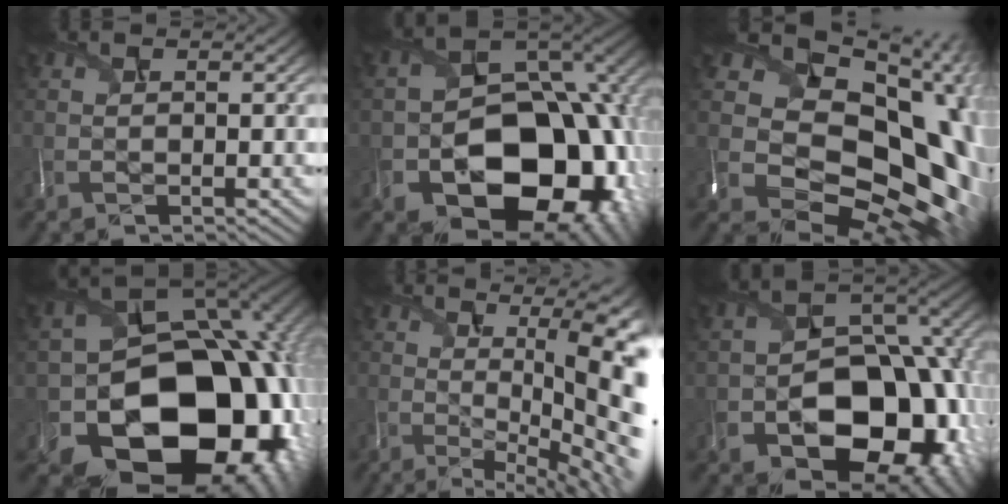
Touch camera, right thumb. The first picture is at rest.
{"total": 15.7, "force": [-6.5, 11.4, 8.6], "torque": [-0.133, -0.046, -0.084]}
{"total": 17.0, "force": [3.3, 12.9, 10.6], "torque": [-0.158, -0.035, 0.107]}
{"total": 20.3, "force": [-7.7, 15.5, 10.6], "torque": [-0.202, -0.062, -0.083]}
{"total": 16.1, "force": [0.3, 5.6, 15.1], "torque": [-0.197, 0.008, 0.040]}
{"total": 13.4, "force": [-5.5, 9.4, 7.7], "torque": [-0.113, -0.037, -0.083]}